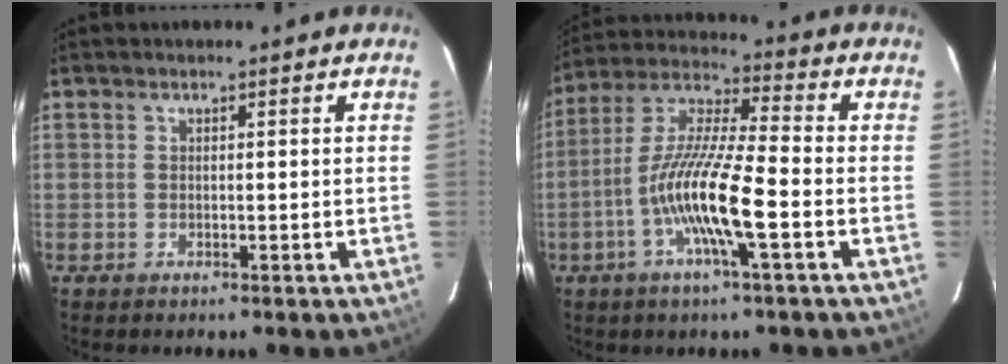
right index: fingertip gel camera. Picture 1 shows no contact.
{"total": 13.8, "force": [-4.6, 1.4, 12.9], "torque": [-0.257, -0.001, -0.095]}